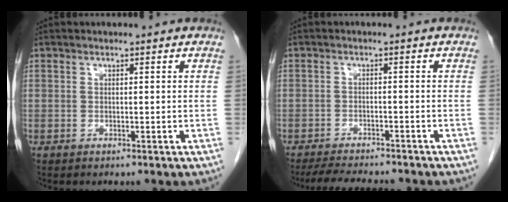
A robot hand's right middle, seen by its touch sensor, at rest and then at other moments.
{"total": 8.5, "force": [-7.7, 1.4, 3.3], "torque": [-0.052, -0.011, -0.113]}